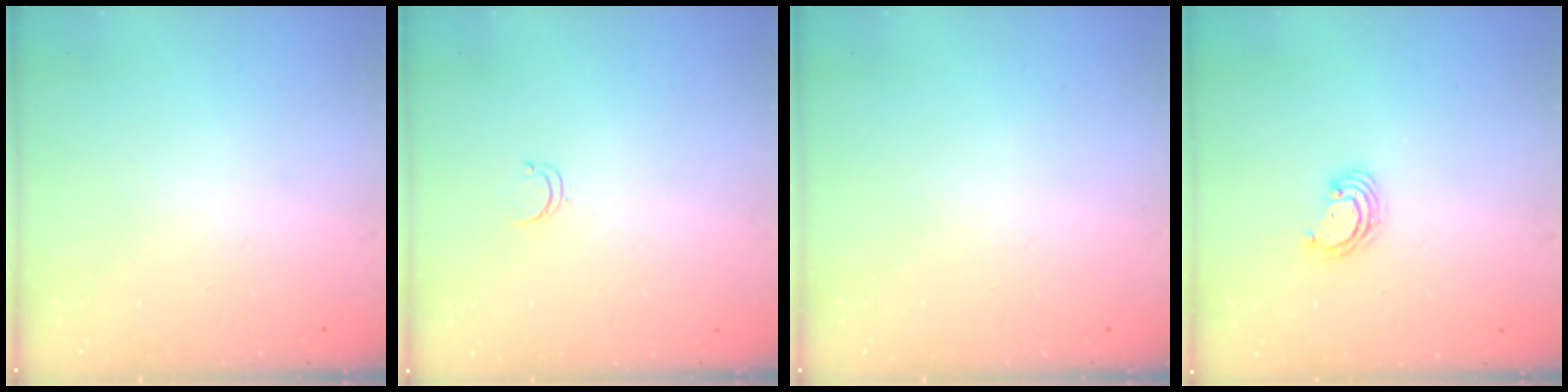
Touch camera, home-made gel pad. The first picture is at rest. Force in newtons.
{"total": 3.1, "press": 3.1, "slide": 0.4}
{"total": 0.0}
{"total": 3.6, "press": 3.6, "slide": 0.2}